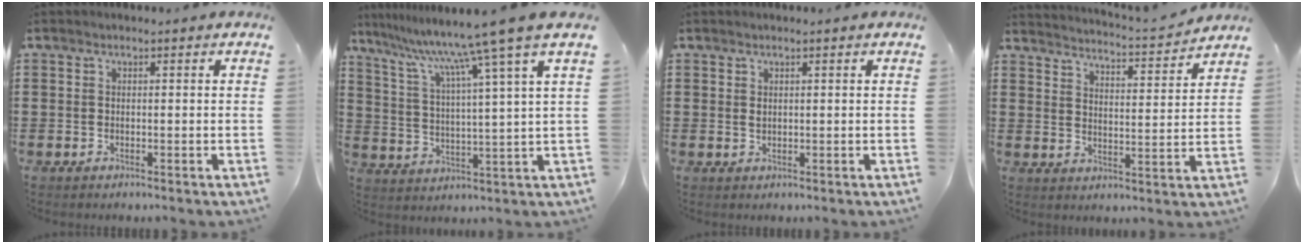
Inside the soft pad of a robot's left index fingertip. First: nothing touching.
{"total": 10.4, "force": [8.3, -1.7, 6.1], "torque": [-0.154, -0.051, 0.125]}
{"total": 1.3, "force": [0.6, 0.6, 0.9], "torque": [-0.021, 0.004, 0.010]}
{"total": 3.2, "force": [3.1, -0.6, 0.3], "torque": [-0.025, -0.030, 0.046]}